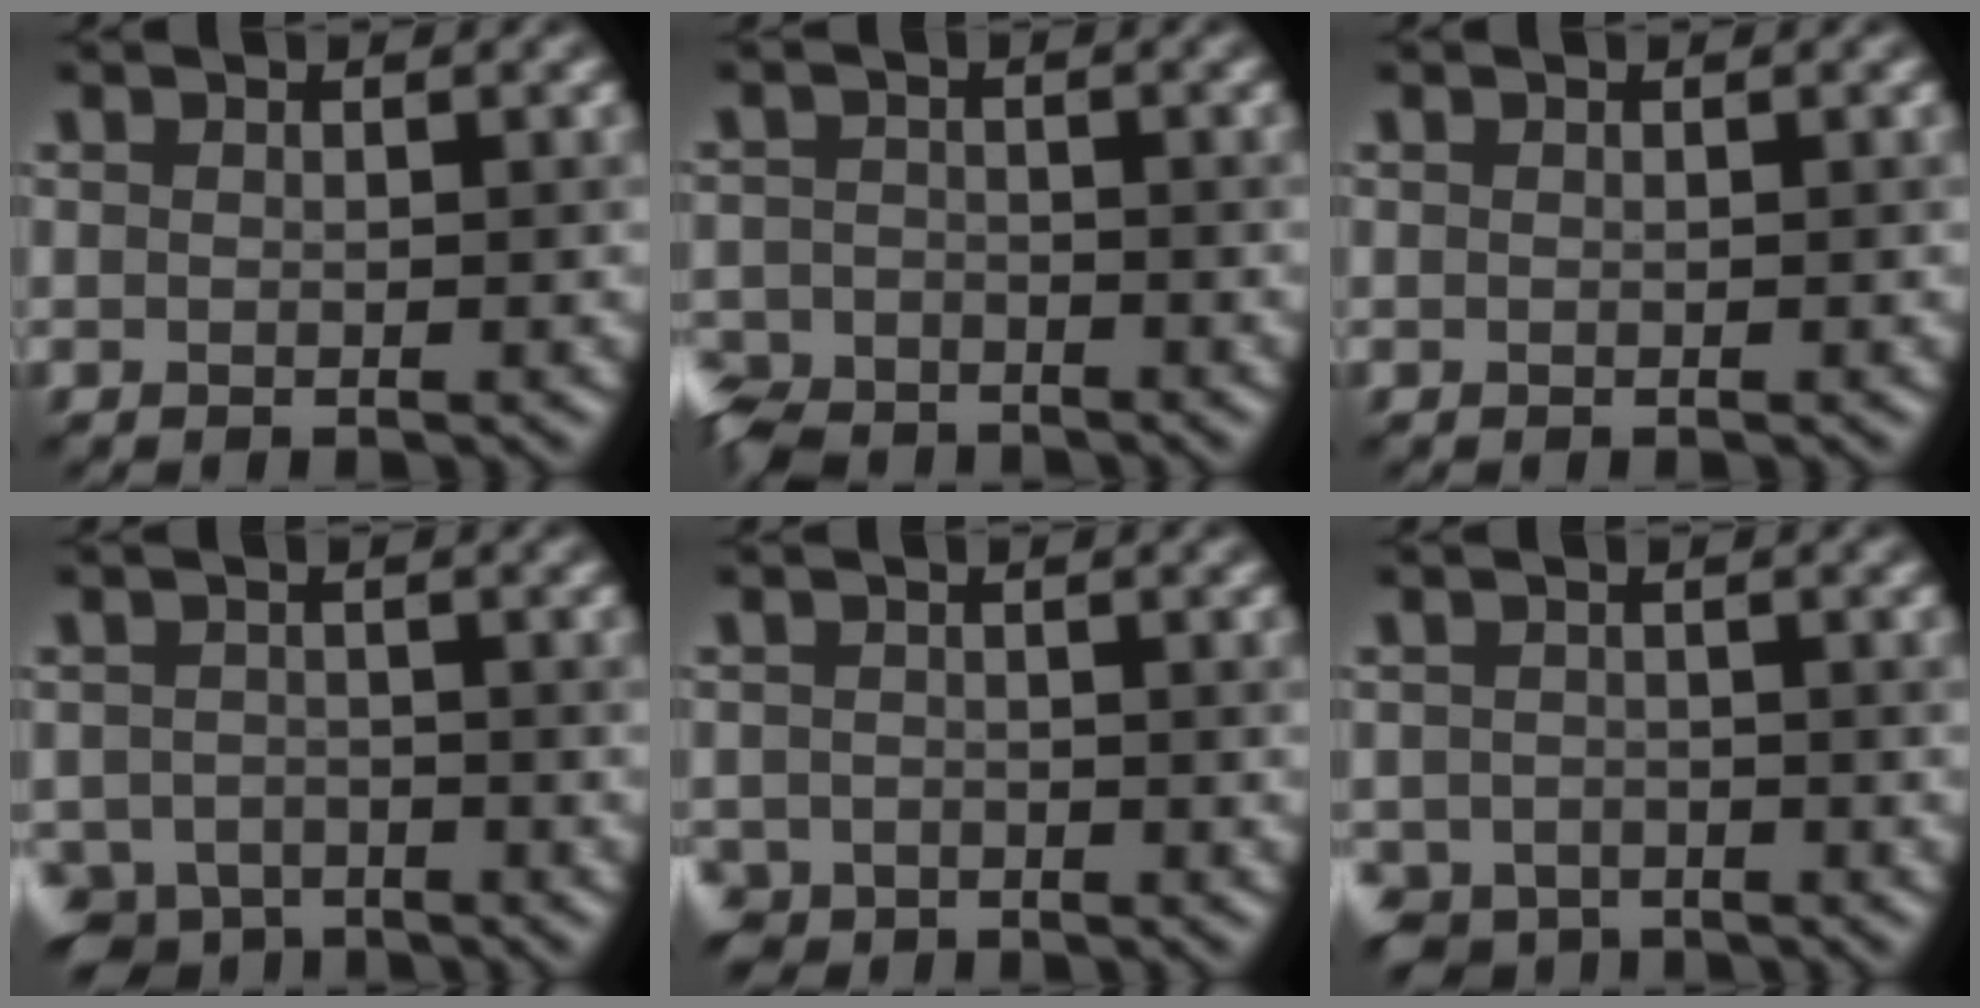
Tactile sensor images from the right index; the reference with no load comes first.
{"total": 4.6, "force": [-3.9, 2.0, 1.2], "torque": [-0.025, -0.010, -0.082]}
{"total": 0.0}
{"total": 4.7, "force": [-3.5, 2.9, 1.1], "torque": [-0.005, -0.001, -0.064]}
{"total": 2.6, "force": [-1.8, 1.8, 0.4], "torque": [0.014, 0.004, -0.033]}
{"total": 3.9, "force": [-3.0, 2.4, 0.6], "torque": [0.009, 0.001, -0.049]}